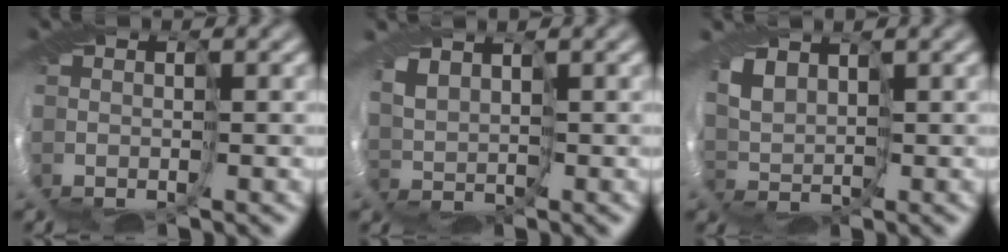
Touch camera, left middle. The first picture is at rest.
{"total": 1.8, "force": [1.6, 0.6, 0.5], "torque": [-0.023, 0.002, 0.030]}
{"total": 2.2, "force": [1.8, 1.0, 0.7], "torque": [-0.025, -0.001, 0.031]}